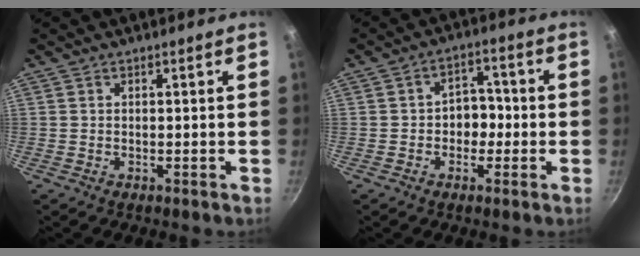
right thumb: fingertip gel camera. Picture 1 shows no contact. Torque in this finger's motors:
{"motor_torque": [-0.40, -0.06, 0.05, 0.17, 0.01]}